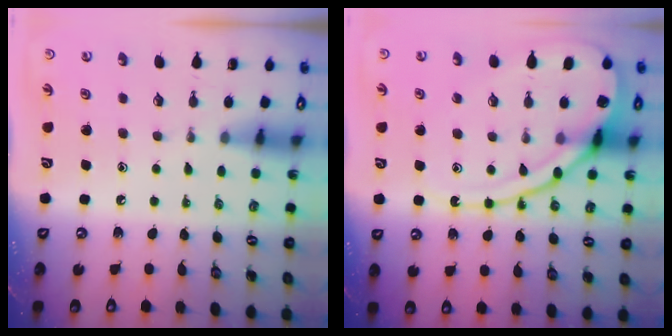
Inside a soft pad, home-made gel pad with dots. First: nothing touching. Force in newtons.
{"total": 14.4, "press": 14.3, "slide": 1.4}